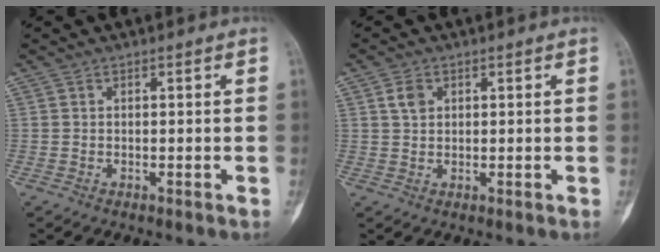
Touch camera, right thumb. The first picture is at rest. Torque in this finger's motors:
{"motor_torque": [-0.50, 0.43, 0.00, -0.04, -0.04]}